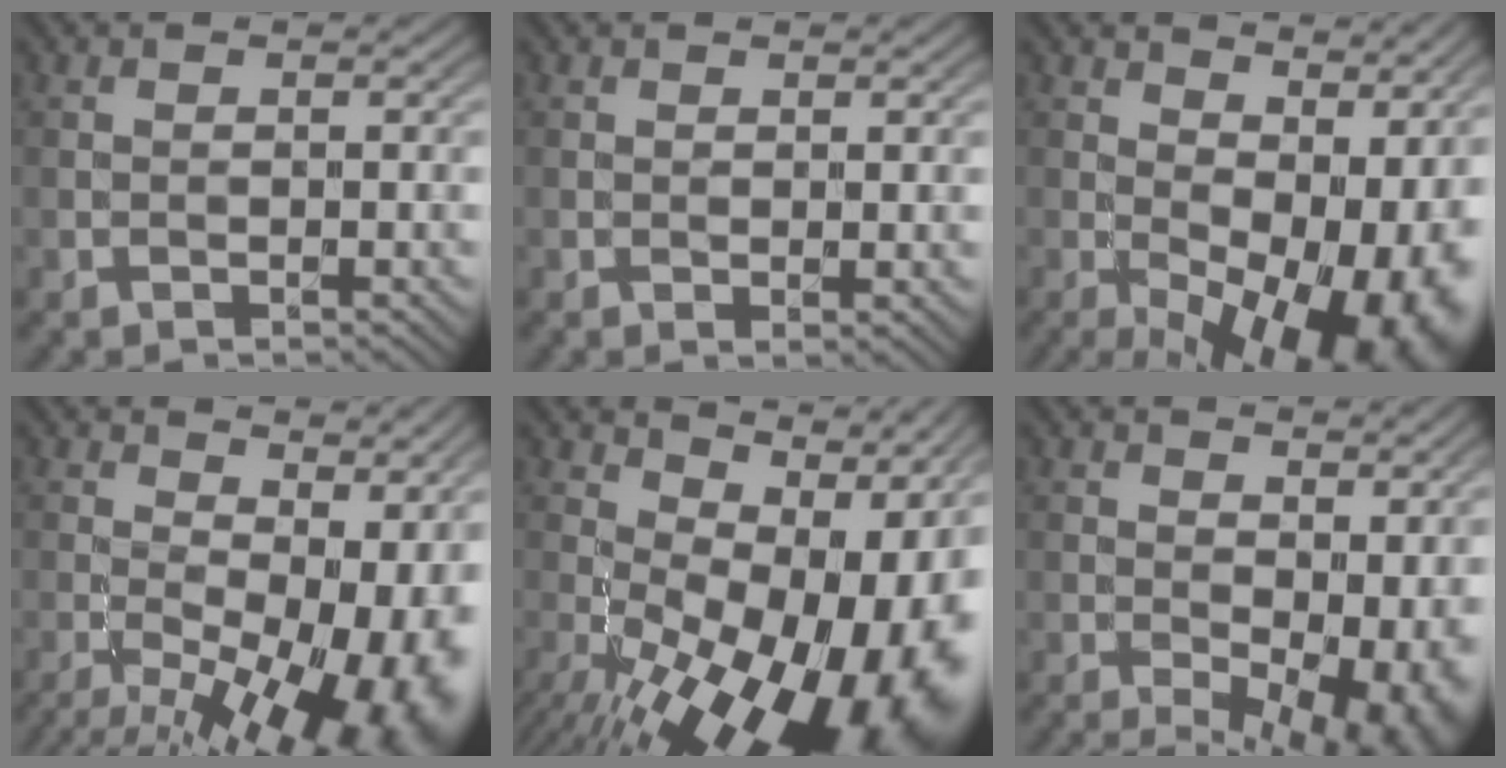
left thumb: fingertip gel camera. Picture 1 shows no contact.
{"total": 1.1, "force": [0.5, 0.4, 0.9], "torque": [-0.018, -0.003, 0.014]}
{"total": 16.9, "force": [0.2, 9.2, 14.1], "torque": [-0.167, -0.018, 0.044]}
{"total": 18.2, "force": [-2.6, 8.8, 15.7], "torque": [-0.163, 0.002, -0.005]}
{"total": 19.1, "force": [-3.3, 10.6, 15.5], "torque": [-0.168, -0.006, -0.020]}
{"total": 12.9, "force": [-1.2, 7.1, 10.6], "torque": [-0.134, -0.022, 0.018]}